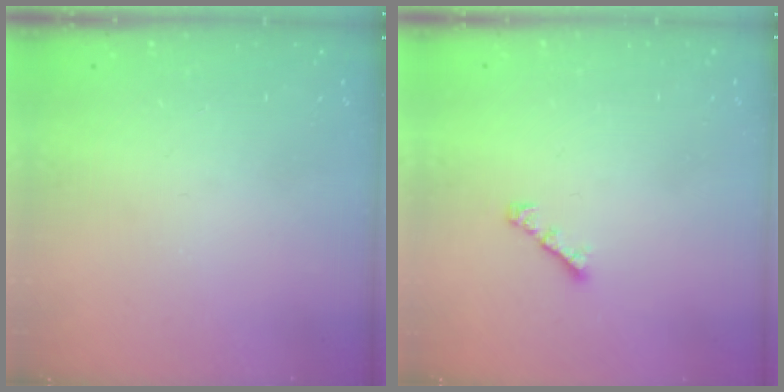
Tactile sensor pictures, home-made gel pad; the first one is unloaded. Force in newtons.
{"total": 2.6, "press": 2.5, "slide": 0.7}